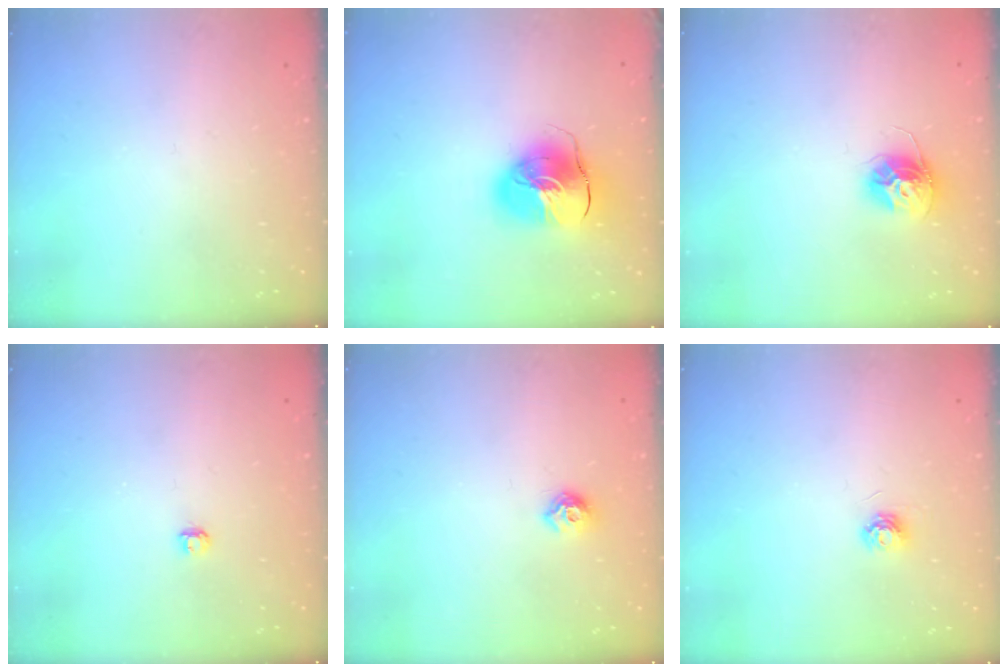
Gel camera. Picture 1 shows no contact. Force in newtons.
{"total": 13.9, "press": 13.8, "slide": 2.1}
{"total": 11.4, "press": 11.3, "slide": 0.8}
{"total": 2.9, "press": 2.9, "slide": 0.3}
{"total": 7.3, "press": 7.2, "slide": 0.9}
{"total": 4.5, "press": 4.5, "slide": 0.5}